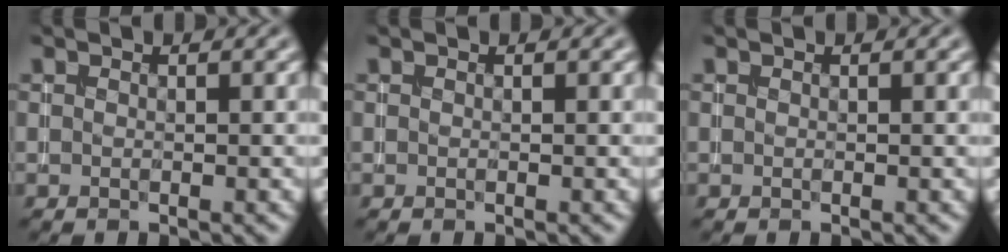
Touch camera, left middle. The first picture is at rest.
{"total": 0.0}
{"total": 0.0}